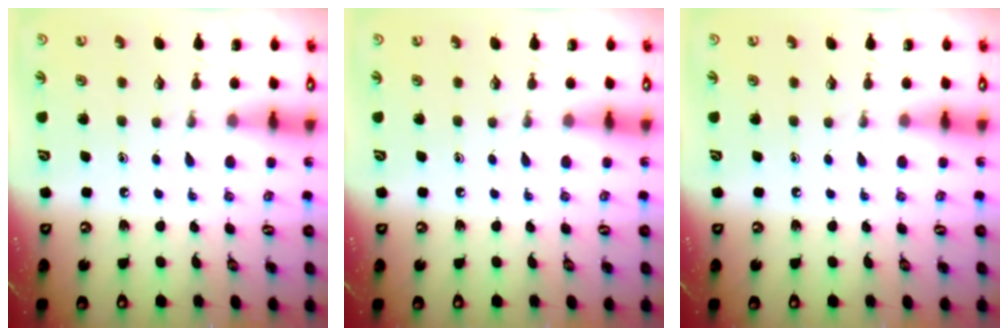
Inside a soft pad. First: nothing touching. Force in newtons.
{"total": 0.0}
{"total": 0.0}